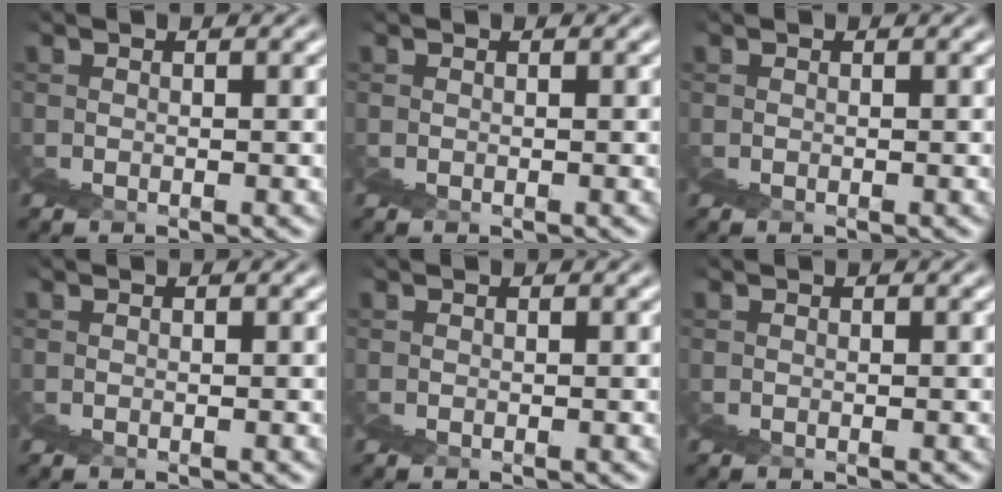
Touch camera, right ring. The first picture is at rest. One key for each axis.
{"total": 0.0}
{"total": 0.0}
{"total": 0.0}
{"total": 0.0}
{"total": 0.0}